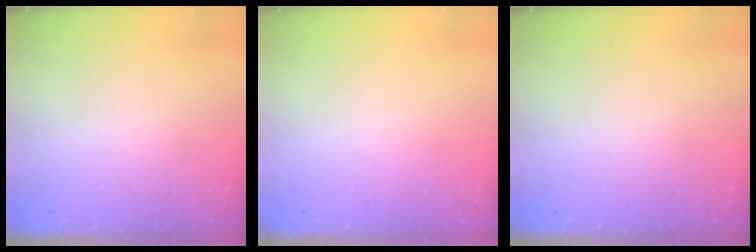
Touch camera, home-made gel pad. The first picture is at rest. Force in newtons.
{"total": 0.0}
{"total": 0.0}